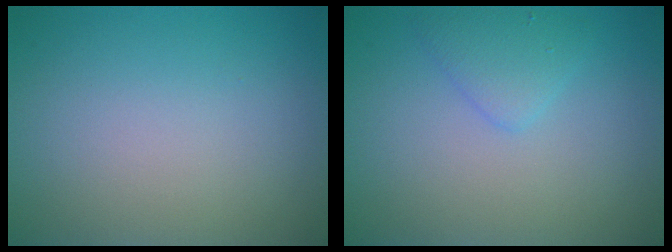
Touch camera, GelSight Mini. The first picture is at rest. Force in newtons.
{"total": 1.9, "press": 1.9, "slide": 0.0}